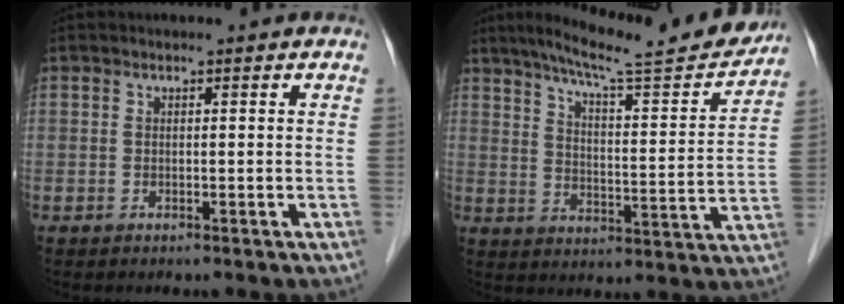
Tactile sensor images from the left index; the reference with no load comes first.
{"total": 19.0, "force": [16.8, 1.0, 8.7], "torque": [-0.131, -0.027, 0.231]}